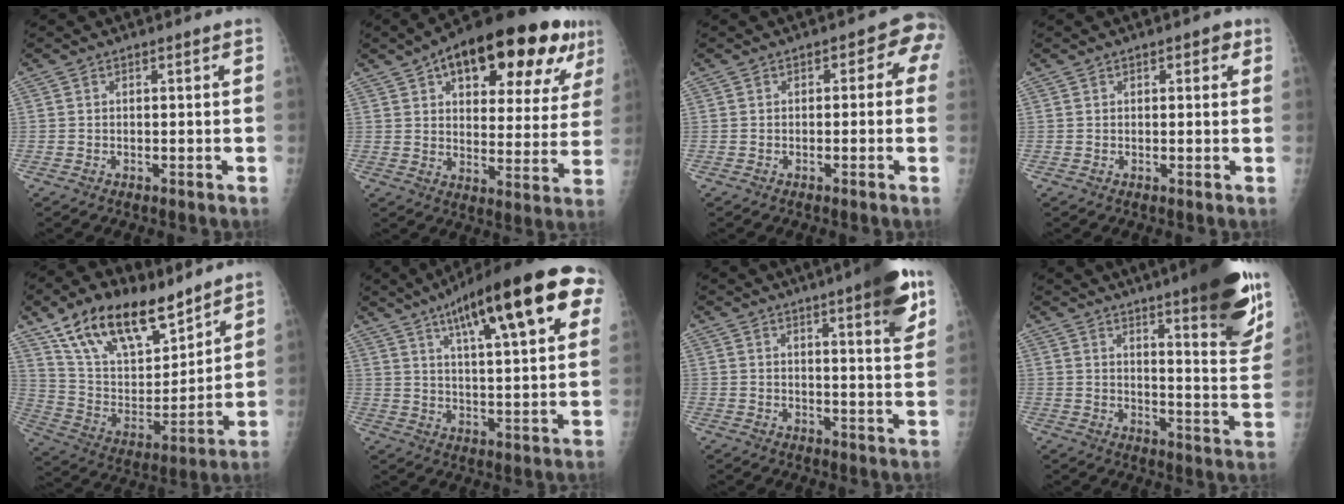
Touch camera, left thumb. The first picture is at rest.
{"total": 26.2, "force": [13.6, 11.3, 19.4], "torque": [-0.241, -0.003, 0.194]}
{"total": 4.7, "force": [0.2, 3.0, 3.6], "torque": [-0.006, 0.020, -0.010]}
{"total": 2.4, "force": [1.1, 1.3, 1.6], "torque": [-0.006, 0.000, 0.012]}
{"total": 21.1, "force": [14.8, 9.1, 11.8], "torque": [-0.174, -0.056, 0.275]}
{"total": 24.1, "force": [11.2, 6.0, 20.4], "torque": [-0.290, 0.001, 0.165]}
{"total": 11.6, "force": [6.5, 1.9, 9.4], "torque": [-0.110, -0.028, 0.081]}
{"total": 20.7, "force": [13.4, 3.5, 15.4], "torque": [-0.186, -0.067, 0.182]}